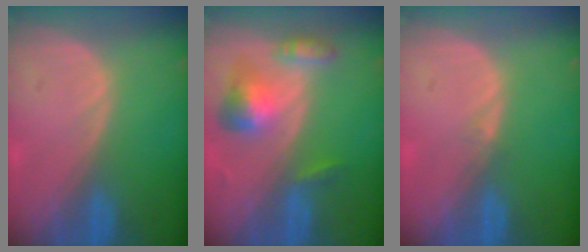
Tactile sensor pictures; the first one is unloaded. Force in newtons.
{"total": 6.5, "press": 6.0, "slide": 2.5}
{"total": 0.6, "press": 0.5, "slide": 0.4}